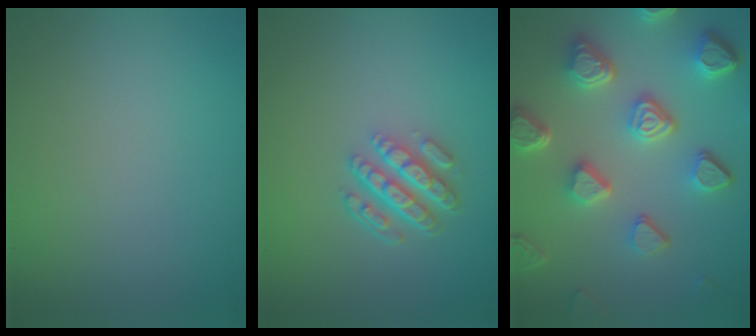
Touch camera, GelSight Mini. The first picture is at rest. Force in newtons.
{"total": 4.3, "press": 3.1, "slide": 3.0}
{"total": 7.1, "press": 5.5, "slide": 4.5}